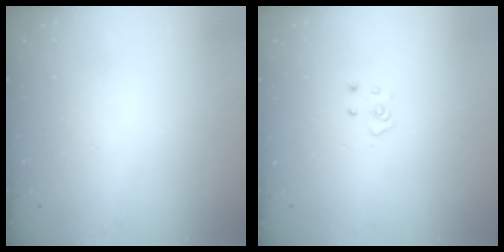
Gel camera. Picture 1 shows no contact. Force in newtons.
{"total": 3.9, "press": 3.9, "slide": 0.2}